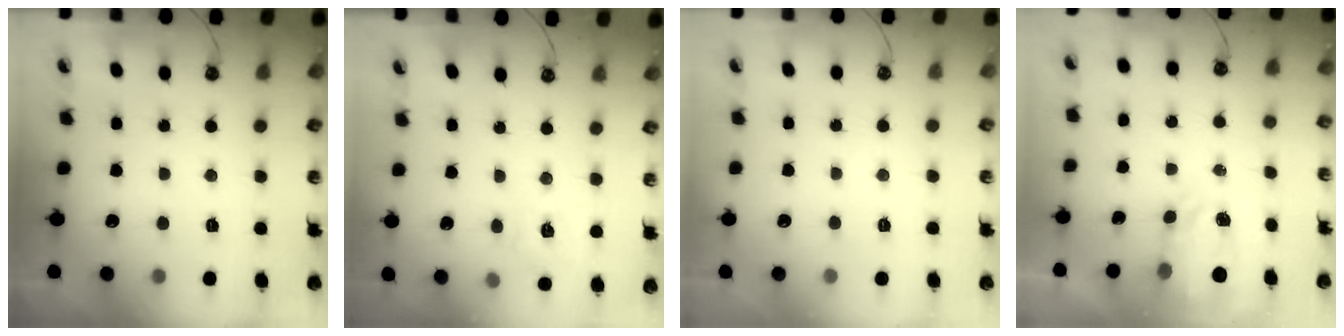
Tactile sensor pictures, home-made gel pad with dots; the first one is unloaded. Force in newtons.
{"total": 9.5, "press": 9.5, "slide": 1.1}
{"total": 0.0}
{"total": 3.6, "press": 3.6, "slide": 0.5}